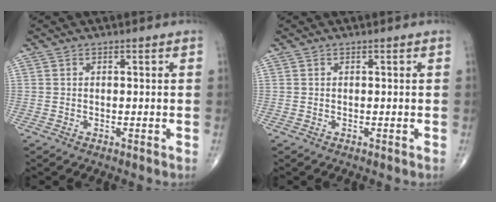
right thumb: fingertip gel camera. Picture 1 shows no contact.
{"total": 0.0}